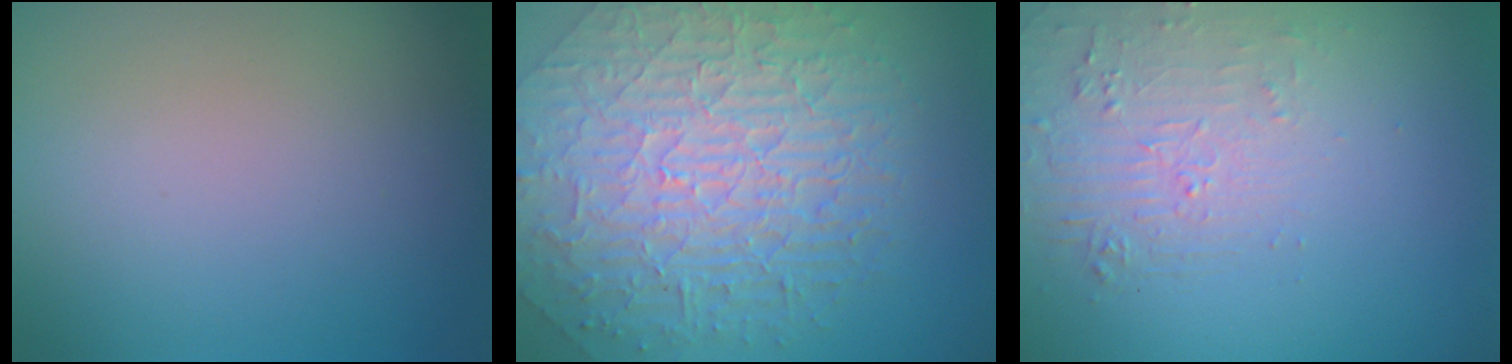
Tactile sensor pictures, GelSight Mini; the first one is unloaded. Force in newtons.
{"total": 10.0, "press": 6.7, "slide": 7.4}
{"total": 2.1, "press": 0.9, "slide": 1.9}